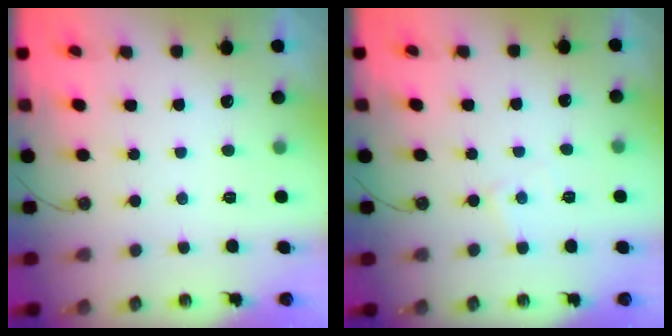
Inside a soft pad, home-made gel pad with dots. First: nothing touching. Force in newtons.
{"total": 3.6, "press": 3.6, "slide": 0.5}